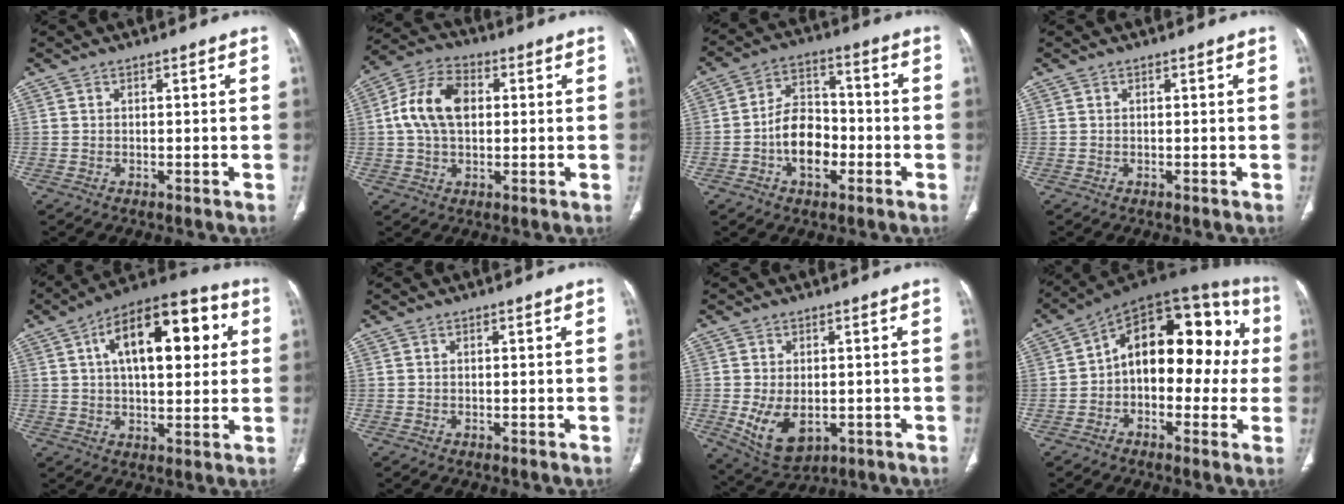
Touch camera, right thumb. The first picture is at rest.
{"total": 11.4, "force": [1.4, 7.4, 8.5], "torque": [-0.159, 0.021, 0.021]}
{"total": 10.4, "force": [-3.1, 6.8, 7.3], "torque": [-0.101, 0.032, -0.059]}
{"total": 0.0}
{"total": 19.6, "force": [5.3, 9.5, 16.3], "torque": [-0.214, 0.019, 0.071]}
{"total": 0.0}
{"total": 8.9, "force": [-1.8, 5.6, 6.7], "torque": [-0.114, -0.008, -0.010]}
{"total": 19.8, "force": [0.7, 11.8, 15.9], "torque": [-0.178, 0.056, -0.005]}